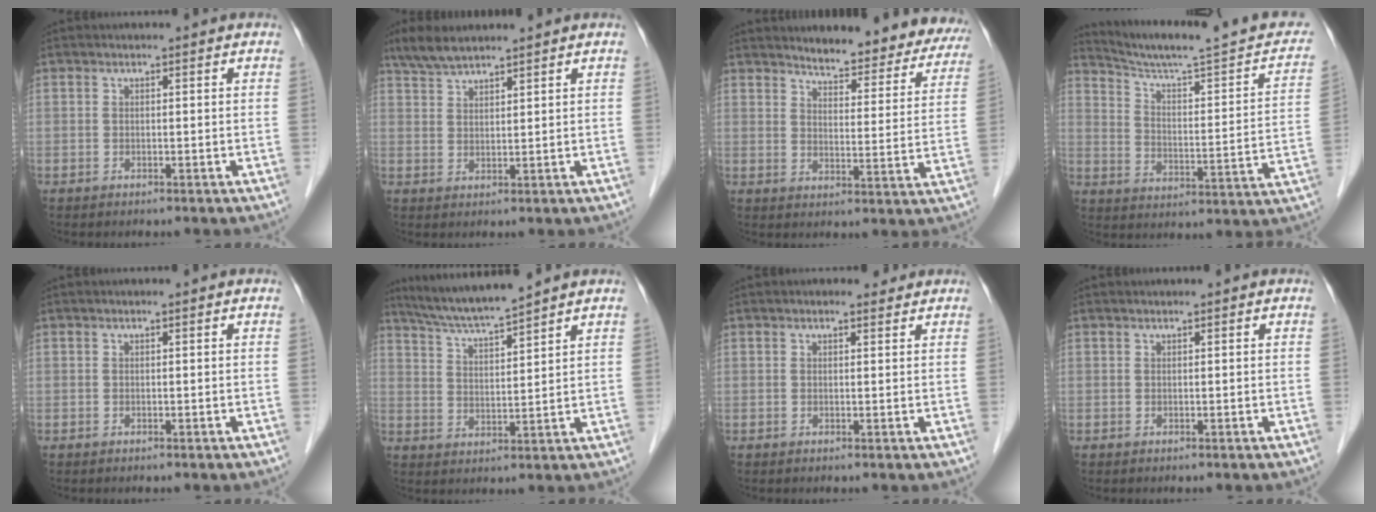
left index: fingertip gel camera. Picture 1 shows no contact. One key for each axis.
{"total": 4.8, "fx": 4.3, "fy": 0.8, "fz": 2.1, "tx": -0.051, "ty": 0.016, "tz": 0.089}
{"total": 17.1, "fx": 15.8, "fy": 4.1, "fz": 5.1, "tx": -0.030, "ty": -0.037, "tz": 0.175}
{"total": 20.2, "fx": 17.7, "fy": 1.9, "fz": 9.5, "tx": -0.132, "ty": -0.016, "tz": 0.242}
{"total": 0.0}
{"total": 8.4, "fx": 7.7, "fy": -1.0, "fz": 3.4, "tx": -0.064, "ty": 0.007, "tz": 0.145}
{"total": 1.6, "fx": 1.4, "fy": 0.6, "fz": 0.5, "tx": -0.013, "ty": 0.005, "tz": 0.018}
{"total": 0.0}